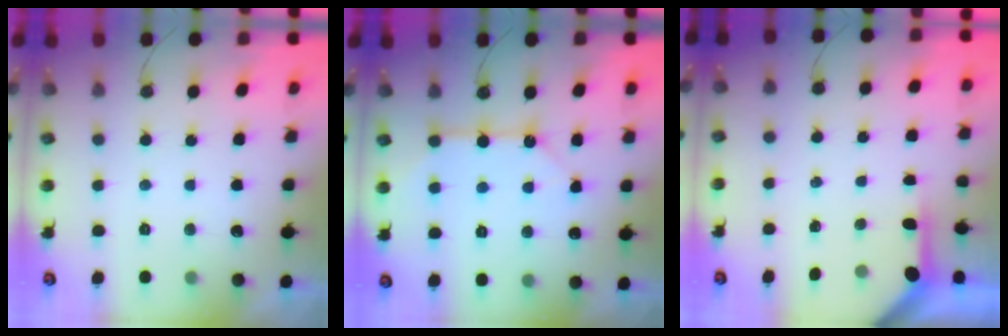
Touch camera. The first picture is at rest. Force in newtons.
{"total": 10.4, "press": 10.3, "slide": 1.1}
{"total": 3.3, "press": 3.3, "slide": 0.4}